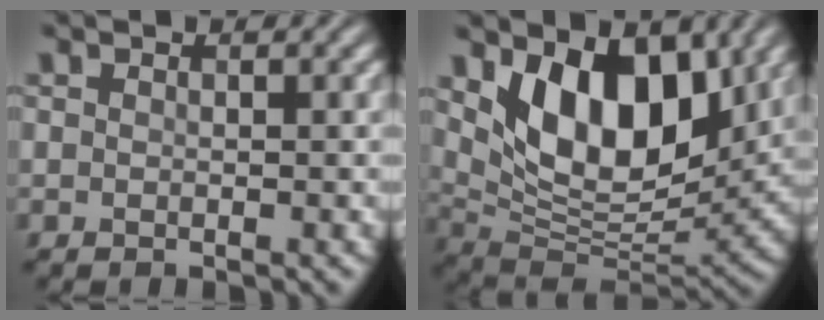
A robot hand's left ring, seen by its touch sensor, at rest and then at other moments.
{"total": 10.0, "force": [3.9, 5.5, 7.4], "torque": [-0.122, -0.020, 0.066]}